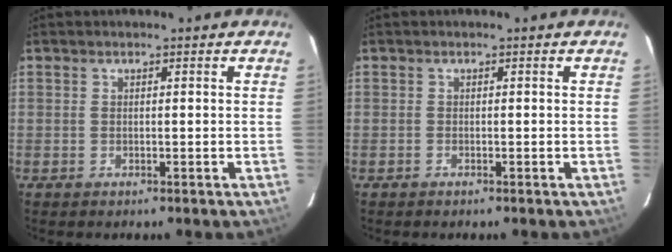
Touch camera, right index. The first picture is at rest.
{"total": 0.0}